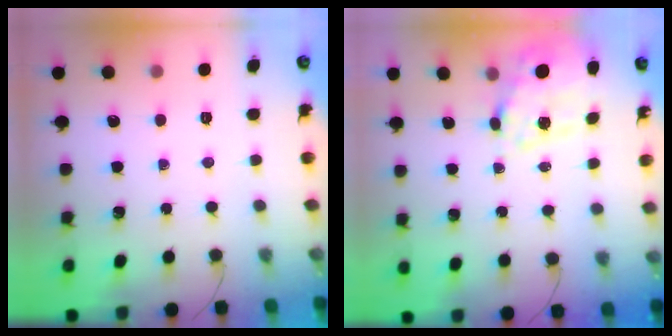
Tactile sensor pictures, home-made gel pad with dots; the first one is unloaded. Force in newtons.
{"total": 15.5, "press": 15.2, "slide": 3.1}